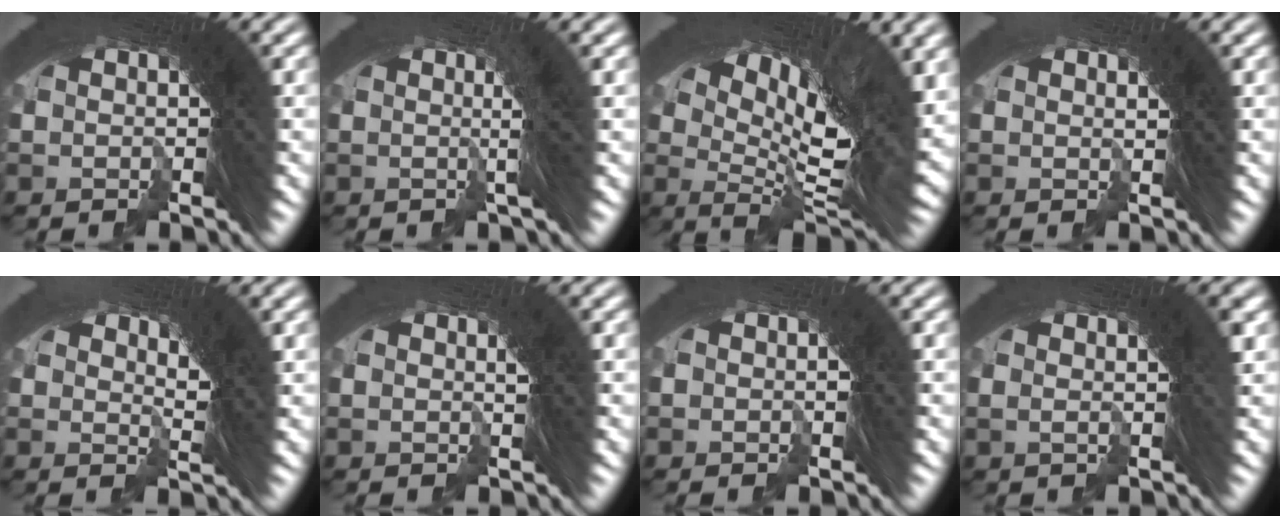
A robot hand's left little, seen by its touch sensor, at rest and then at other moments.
{"total": 3.2, "force": [1.0, 0.9, 2.9], "torque": [-0.044, 0.020, 0.003]}
{"total": 12.8, "force": [0.9, 6.3, 11.1], "torque": [-0.159, -0.010, 0.019]}
{"total": 1.4, "force": [-1.3, 0.6, 0.0], "torque": [-0.015, -0.020, -0.016]}
{"total": 1.8, "force": [-0.6, 1.1, 1.3], "torque": [-0.034, -0.030, 0.000]}
{"total": 0.8, "force": [0.2, 0.4, 0.6], "torque": [-0.018, 0.000, 0.002]}
{"total": 0.6, "force": [-0.4, 0.0, -0.5], "torque": [0.006, -0.001, -0.007]}
{"total": 3.3, "force": [1.0, 2.0, 2.4], "torque": [-0.038, 0.018, 0.005]}